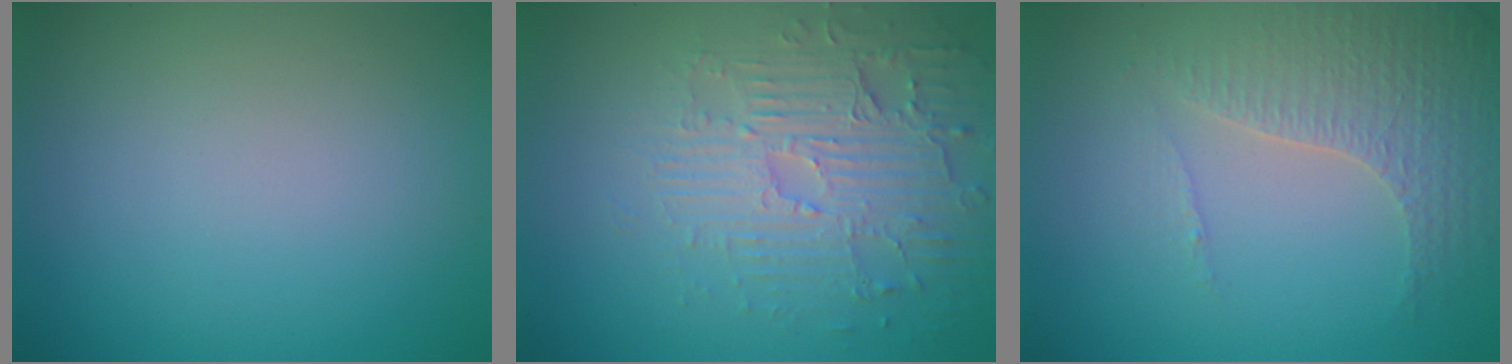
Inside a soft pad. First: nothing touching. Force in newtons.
{"total": 4.1, "press": 3.9, "slide": 1.4}
{"total": 4.3, "press": 3.1, "slide": 3.0}